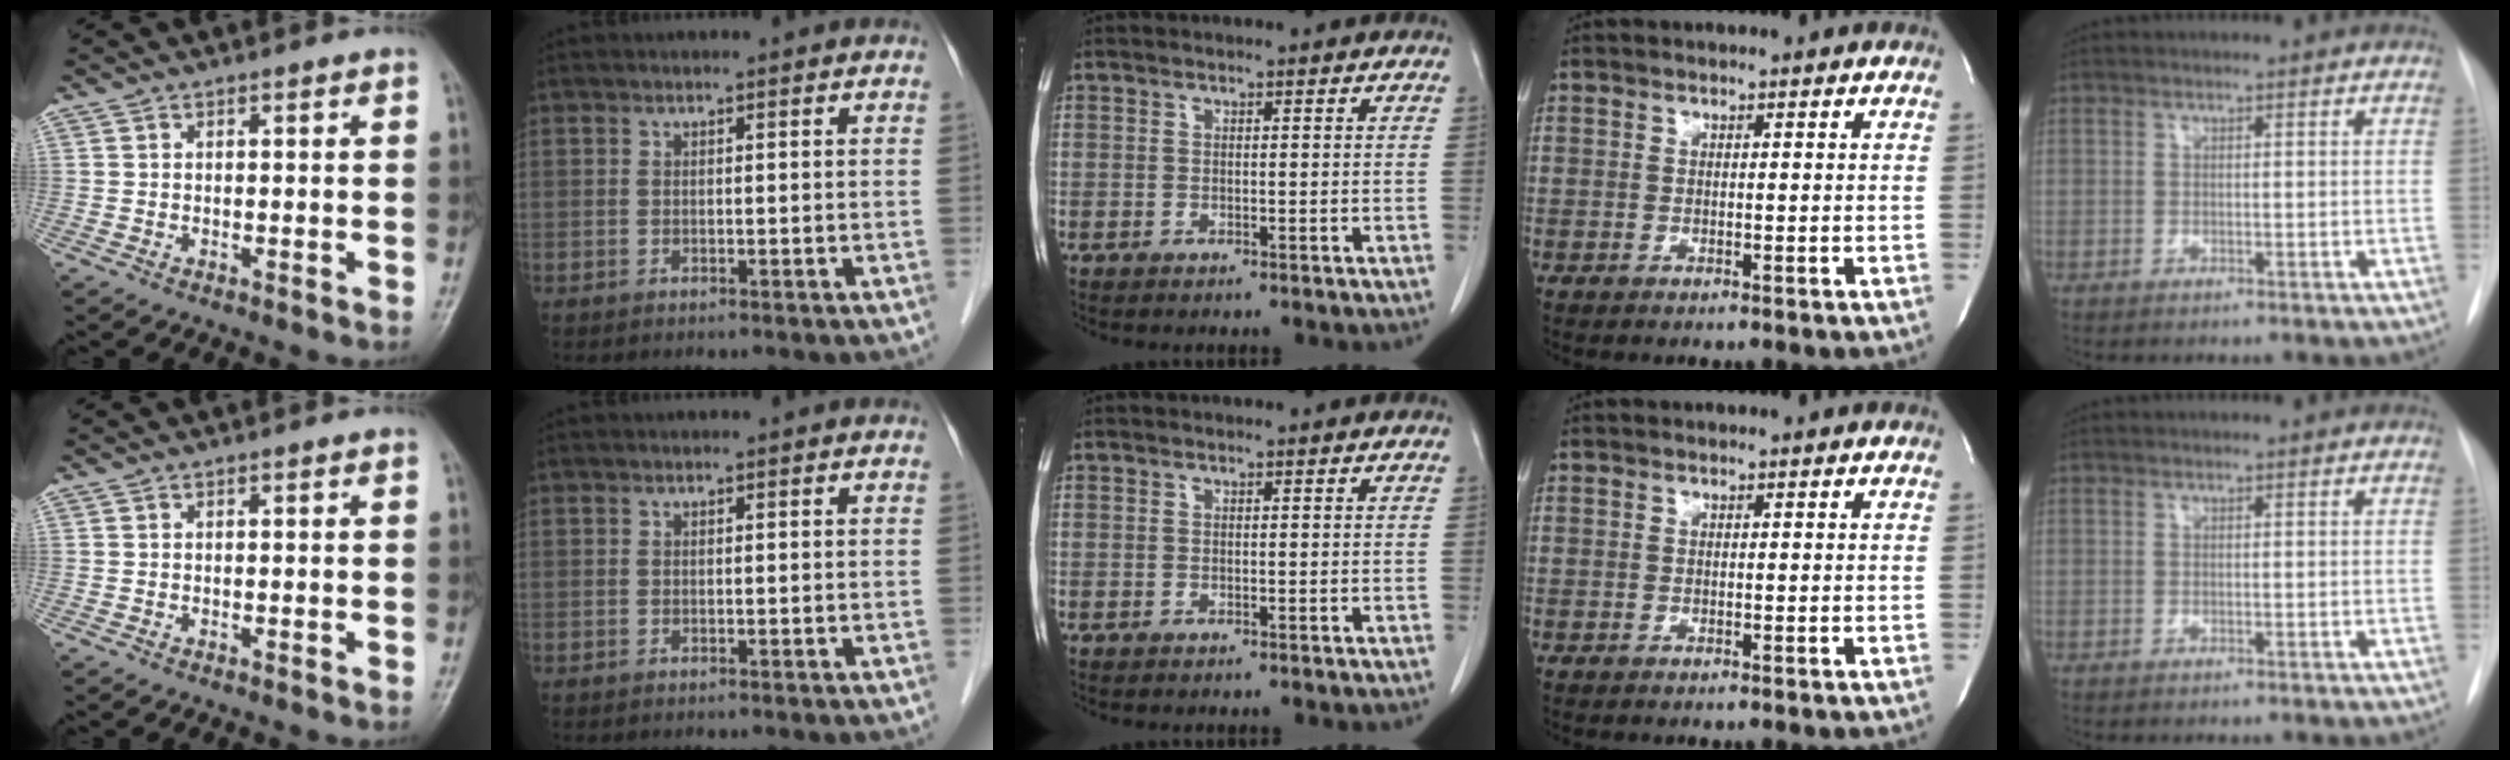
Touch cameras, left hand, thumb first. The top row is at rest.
{}